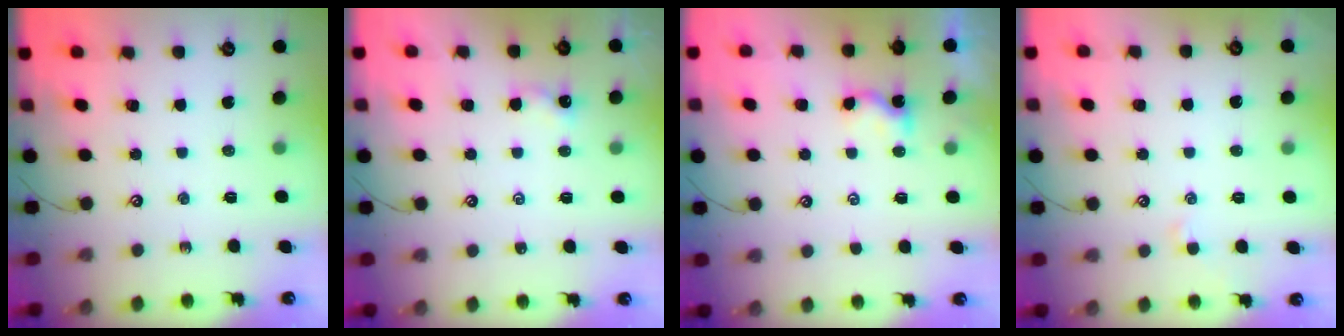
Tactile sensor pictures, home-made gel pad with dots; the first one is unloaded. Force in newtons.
{"total": 0.8, "press": 0.7, "slide": 0.3}
{"total": 2.4, "press": 2.4, "slide": 0.1}
{"total": 1.4, "press": 1.3, "slide": 0.3}